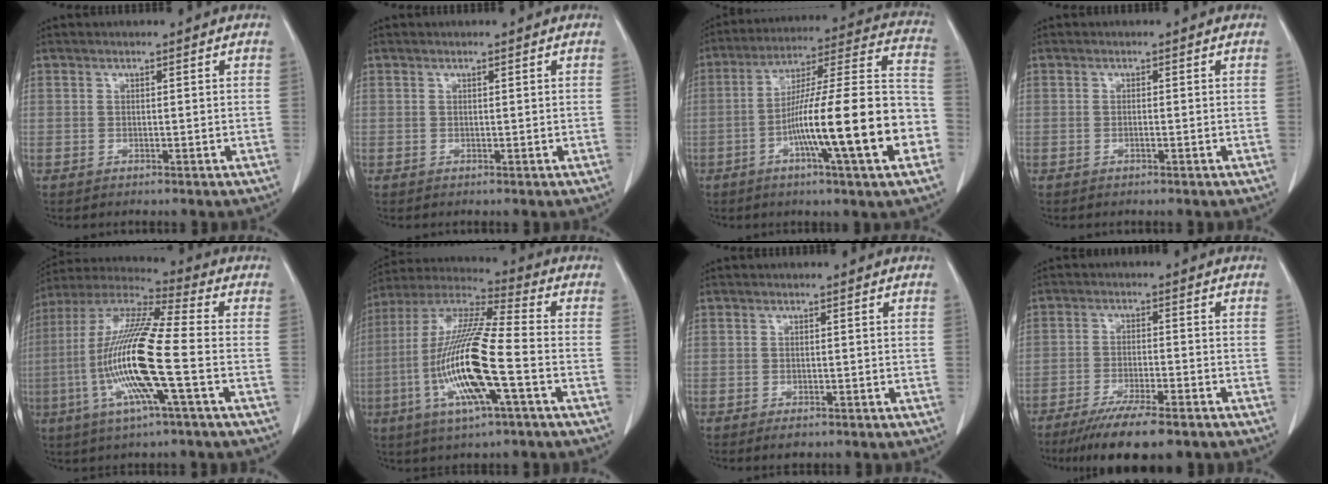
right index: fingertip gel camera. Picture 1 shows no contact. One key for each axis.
{"total": 0.0}
{"total": 21.4, "fx": -6.6, "fy": 0.9, "fz": 20.3, "tx": -0.283, "ty": 0.009, "tz": -0.106}
{"total": 0.0}
{"total": 17.1, "fx": -3.8, "fy": 0.9, "fz": 16.6, "tx": -0.344, "ty": -0.007, "tz": -0.082}
{"total": 17.5, "fx": -4.6, "fy": 1.7, "fz": 16.8, "tx": -0.350, "ty": -0.011, "tz": -0.089}
{"total": 1.2, "fx": -0.8, "fy": 0.6, "fz": 0.7, "tx": -0.010, "ty": 0.000, "tz": -0.007}
{"total": 10.6, "fx": -7.9, "fy": 1.6, "fz": 6.8, "tx": -0.106, "ty": -0.020, "tz": -0.123}